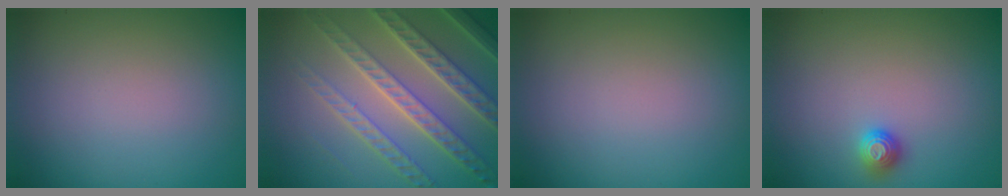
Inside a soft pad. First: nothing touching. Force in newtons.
{"total": 7.2, "press": 5.5, "slide": 4.7}
{"total": 0.0}
{"total": 1.1, "press": 1.1, "slide": 0.2}